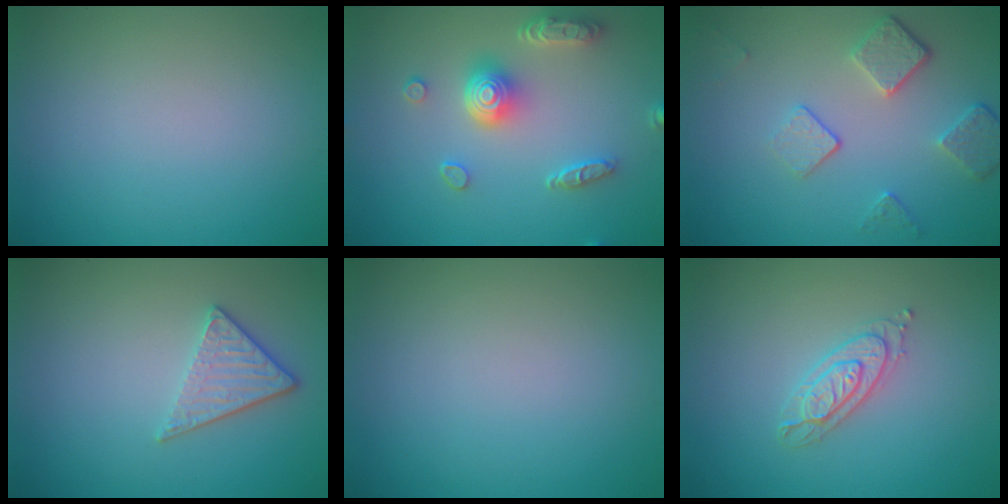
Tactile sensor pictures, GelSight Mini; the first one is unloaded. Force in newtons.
{"total": 5.0, "press": 3.8, "slide": 3.2}
{"total": 3.8, "press": 2.9, "slide": 2.5}
{"total": 2.8, "press": 2.4, "slide": 1.3}
{"total": 0.0}
{"total": 2.3, "press": 2.3, "slide": 0.4}